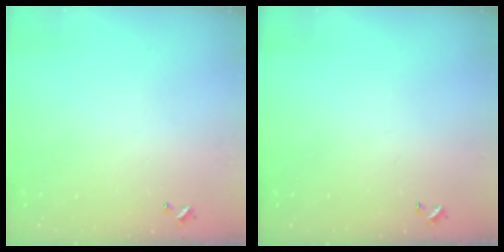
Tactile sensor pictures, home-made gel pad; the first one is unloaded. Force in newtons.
{"total": 0.0}